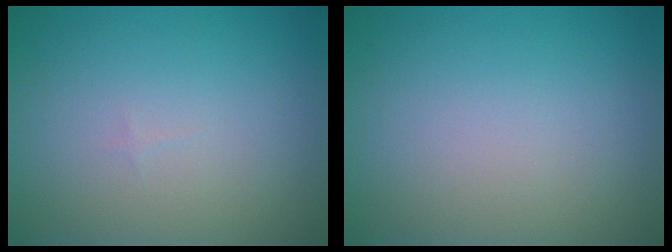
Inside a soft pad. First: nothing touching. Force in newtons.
{"total": 0.0}